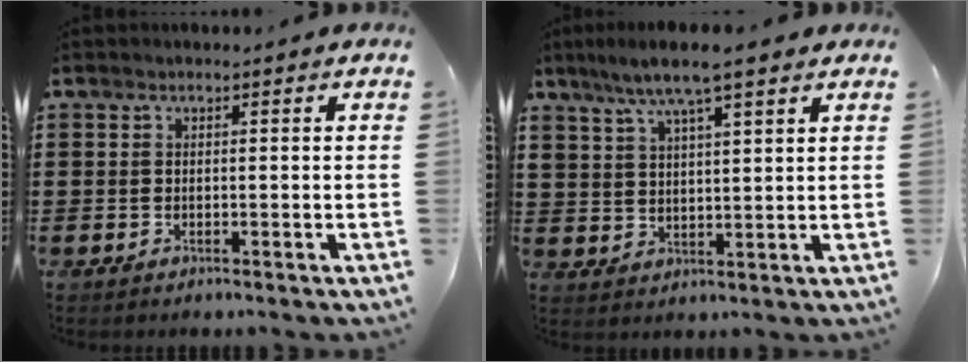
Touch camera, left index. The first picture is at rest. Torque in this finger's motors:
{"motor_torque": [2.14, 0.00, 1.05, 0.21]}